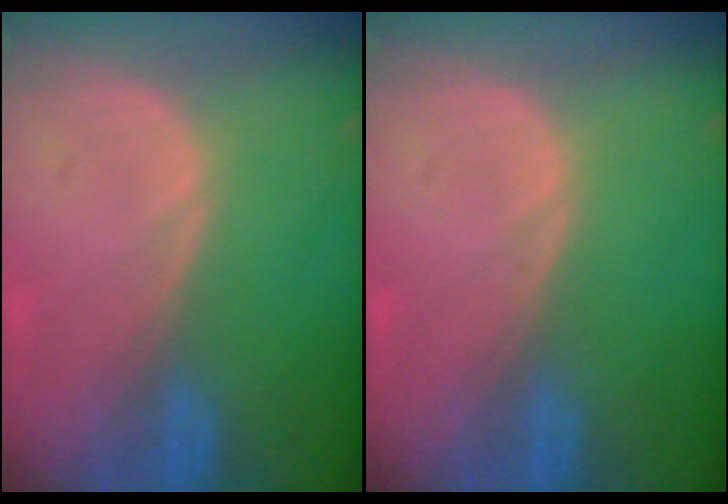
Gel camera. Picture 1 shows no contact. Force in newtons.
{"total": 0.0}